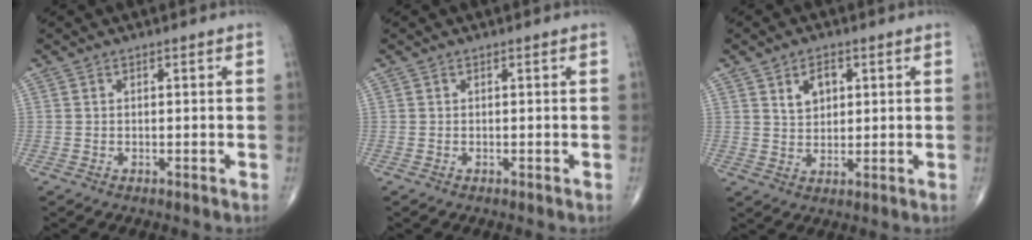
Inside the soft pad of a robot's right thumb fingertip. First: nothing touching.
{"total": 0.0}
{"total": 4.8, "force": [2.0, 3.1, 3.1], "torque": [-0.034, -0.010, 0.036]}